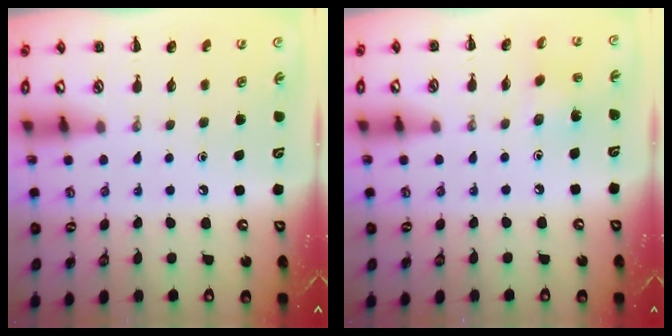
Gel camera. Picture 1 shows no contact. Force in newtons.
{"total": 1.6, "press": 1.5, "slide": 0.6}